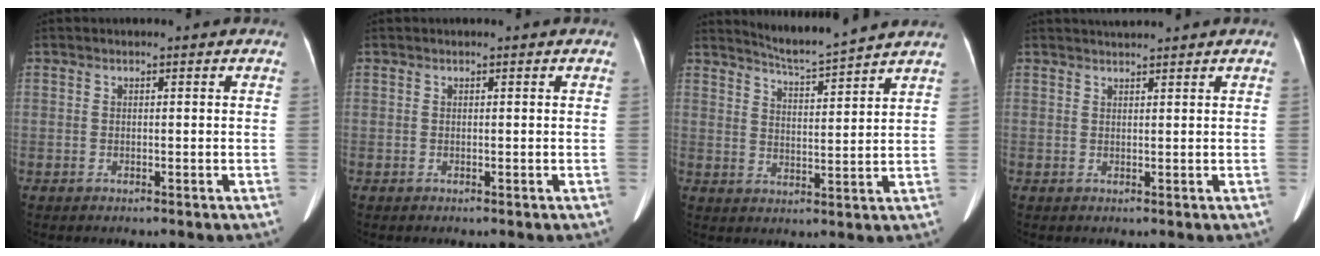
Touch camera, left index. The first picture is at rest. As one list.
[{"total": 0.0}, {"total": 8.0, "force": [7.6, -1.4, 1.9], "torque": [-0.048, -0.004, 0.124]}, {"total": 2.2, "force": [2.1, -0.4, 0.4], "torque": [-0.004, 0.018, 0.042]}]